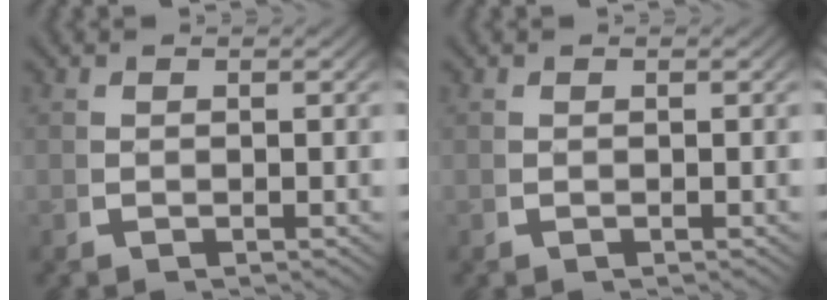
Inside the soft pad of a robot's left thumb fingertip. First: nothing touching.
{"total": 0.0}